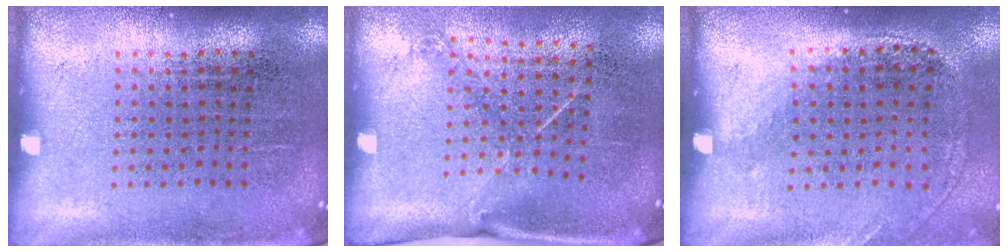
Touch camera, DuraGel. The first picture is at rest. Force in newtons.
{"total": 1.4, "press": 1.0, "slide": 1.0}
{"total": 1.2, "press": 0.9, "slide": 0.8}